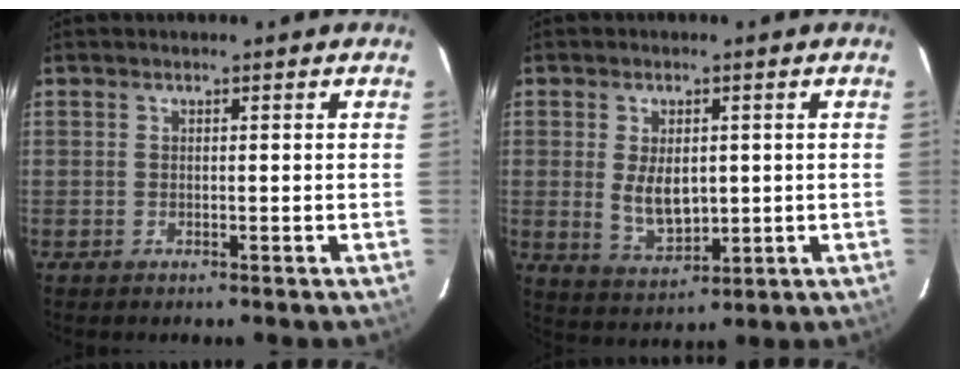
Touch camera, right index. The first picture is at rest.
{"total": 7.3, "force": [0.4, 4.3, 5.9], "torque": [-0.114, -0.006, 0.019]}